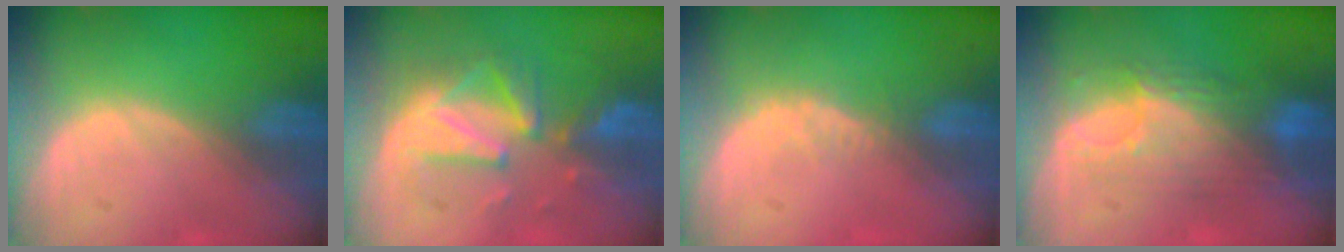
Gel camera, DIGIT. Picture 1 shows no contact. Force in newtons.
{"total": 8.2, "press": 8.2, "slide": 0.3}
{"total": 2.1, "press": 1.5, "slide": 1.4}
{"total": 9.2, "press": 8.2, "slide": 4.3}